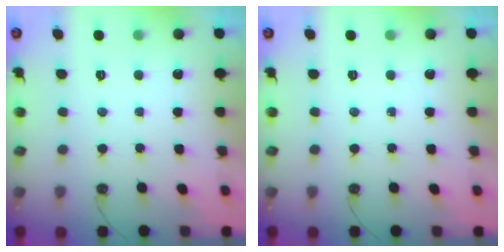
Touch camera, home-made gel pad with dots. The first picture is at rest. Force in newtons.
{"total": 0.0}